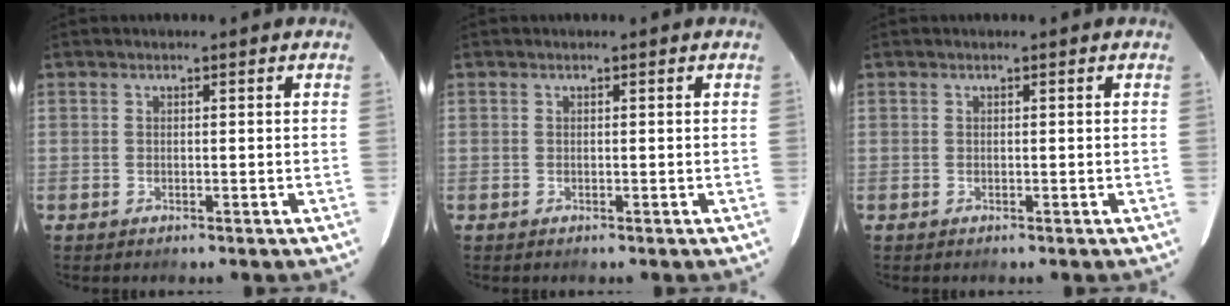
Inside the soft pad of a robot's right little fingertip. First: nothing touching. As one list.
[{"total": 0.0}, {"total": 0.0}]